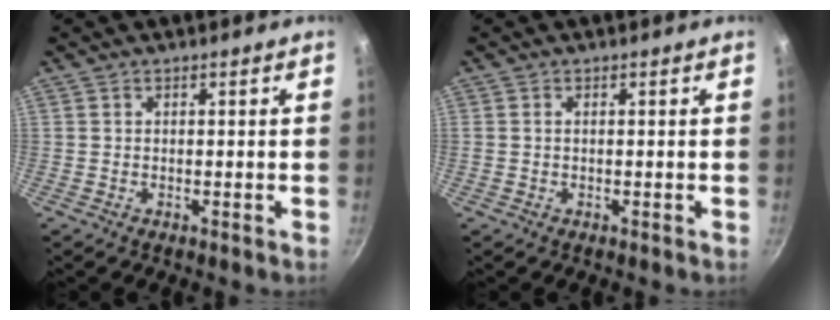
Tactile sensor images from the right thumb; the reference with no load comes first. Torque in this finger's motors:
{"motor_torque": [-0.16, -0.16, 0.05, 0.51, -0.01]}